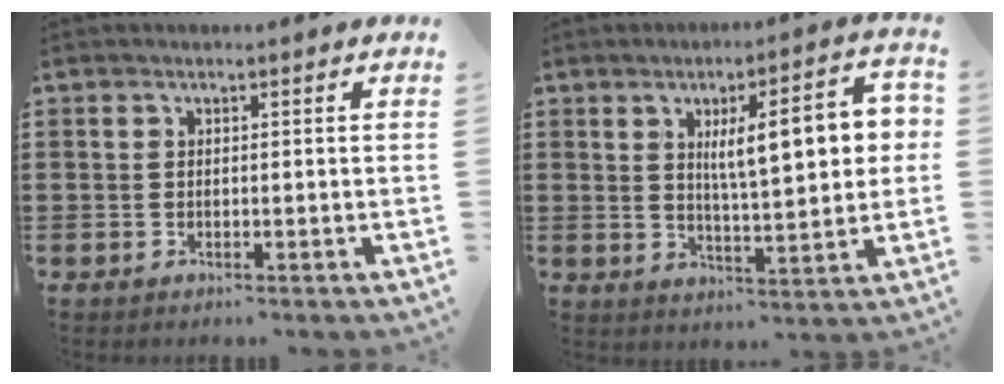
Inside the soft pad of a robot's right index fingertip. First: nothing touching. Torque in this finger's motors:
{"motor_torque": [1.60, -0.53, 1.05, 0.20]}